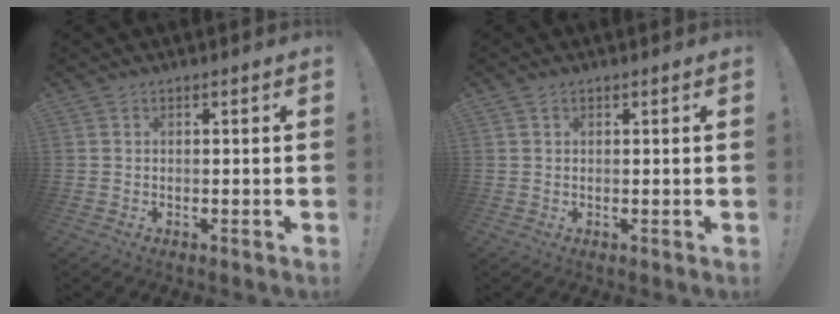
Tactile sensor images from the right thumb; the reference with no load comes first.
{"total": 0.7, "force": [0.4, 0.5, 0.2], "torque": [-0.009, 0.005, 0.008]}